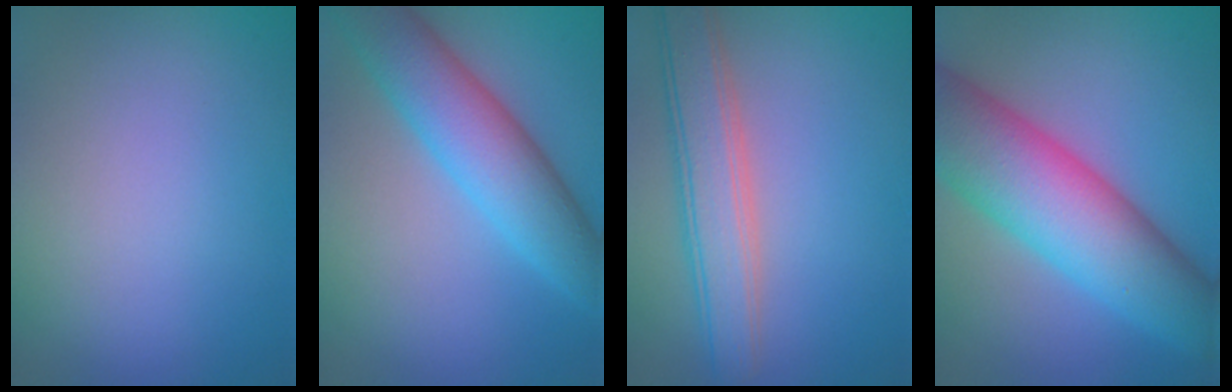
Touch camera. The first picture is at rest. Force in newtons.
{"total": 7.0, "press": 7.0, "slide": 0.0}
{"total": 5.2, "press": 5.2, "slide": 0.4}
{"total": 11.8, "press": 11.8, "slide": 0.3}